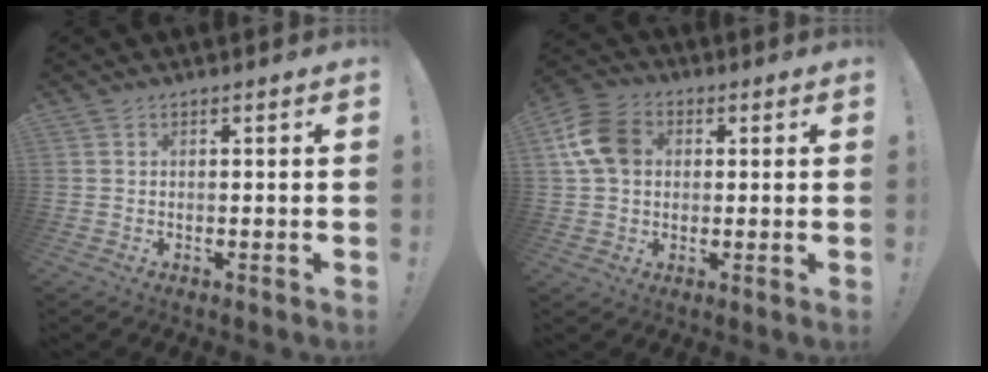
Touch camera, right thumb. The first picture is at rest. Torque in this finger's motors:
{"motor_torque": [0.99, 0.99, 0.20, 0.03, 0.06]}